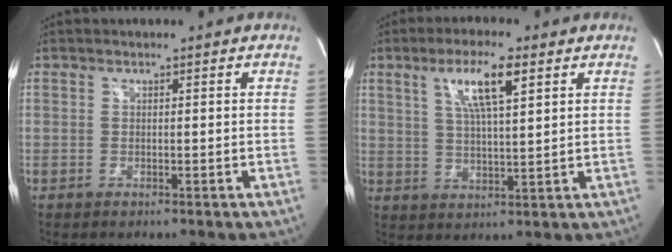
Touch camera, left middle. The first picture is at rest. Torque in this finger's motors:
{"motor_torque": [1.25, -0.39, 0.42, 0.11]}